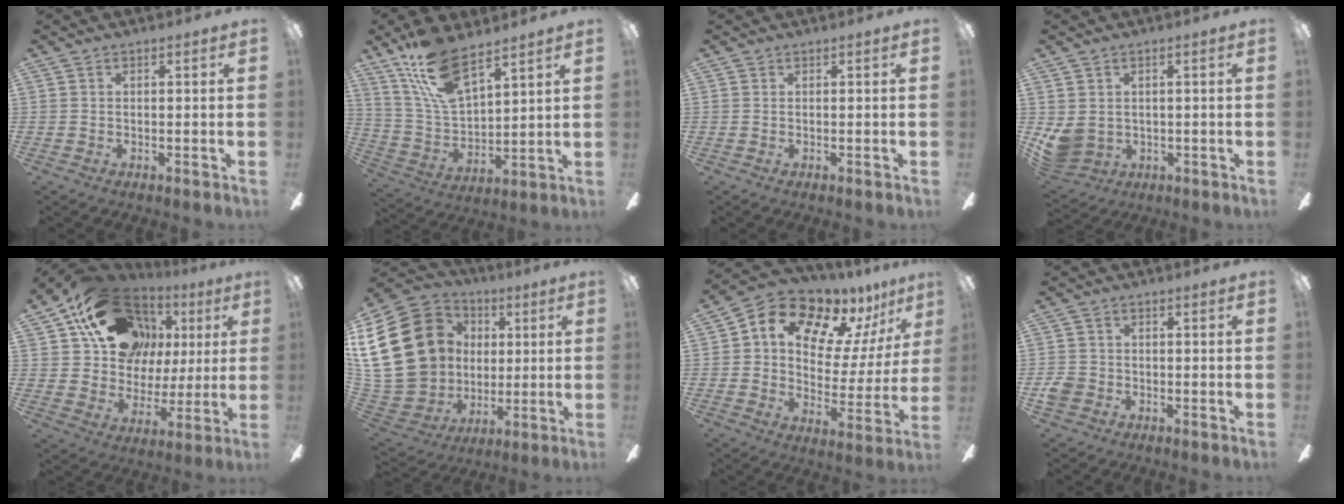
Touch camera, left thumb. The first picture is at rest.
{"total": 15.5, "force": [11.0, 5.4, 9.6], "torque": [-0.210, -0.047, 0.198]}
{"total": 0.0}
{"total": 5.8, "force": [-0.2, 5.2, 2.5], "torque": [-0.070, -0.006, -0.005]}
{"total": 20.6, "force": [11.2, 14.9, 8.8], "torque": [-0.146, -0.055, 0.223]}
{"total": 27.8, "force": [5.2, 23.0, 14.7], "torque": [-0.312, -0.002, 0.135]}
{"total": 13.9, "force": [10.4, 7.1, 5.8], "torque": [-0.107, -0.081, 0.182]}
{"total": 4.3, "force": [-1.9, 3.4, 1.6], "torque": [-0.023, 0.009, -0.036]}